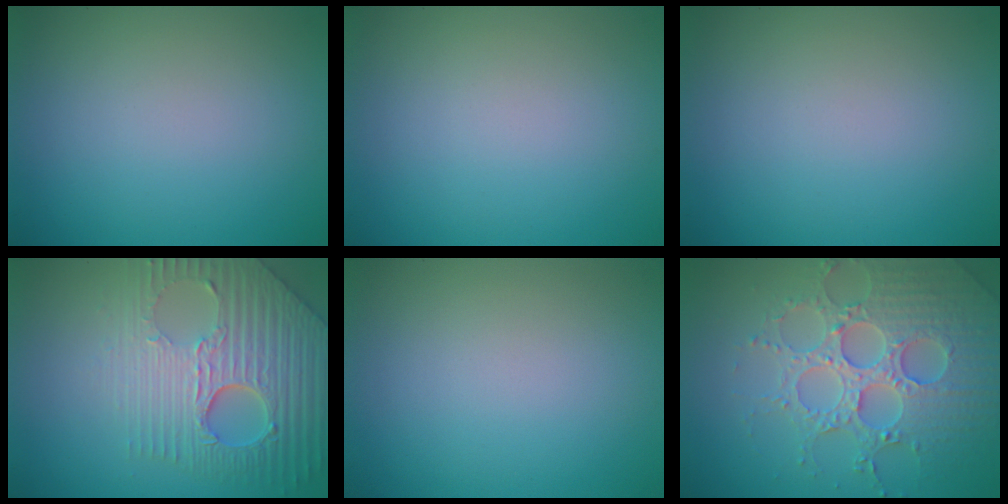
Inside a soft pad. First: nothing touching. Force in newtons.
{"total": 0.0}
{"total": 0.0}
{"total": 7.2, "press": 5.7, "slide": 4.5}
{"total": 0.0}
{"total": 5.5, "press": 5.4, "slide": 1.3}